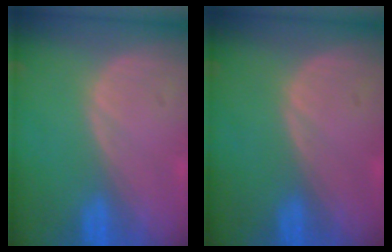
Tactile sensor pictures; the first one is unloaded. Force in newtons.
{"total": 0.0}